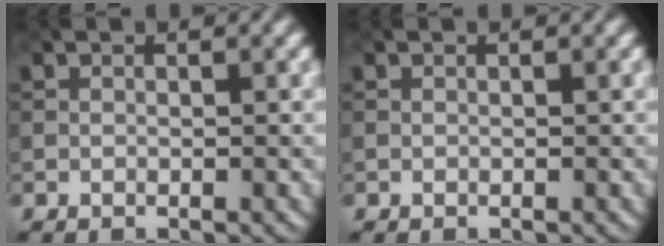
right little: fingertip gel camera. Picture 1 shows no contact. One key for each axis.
{"total": 0.0}